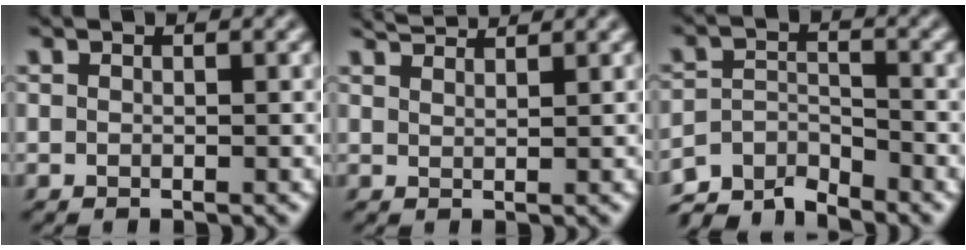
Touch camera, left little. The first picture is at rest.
{"total": 2.3, "force": [2.2, -0.2, 0.5], "torque": [-0.015, 0.009, 0.040]}
{"total": 5.7, "force": [-5.4, 1.5, 1.2], "torque": [-0.015, -0.008, -0.098]}